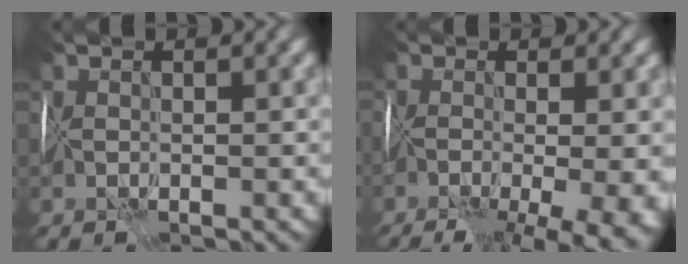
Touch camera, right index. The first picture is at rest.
{"total": 12.4, "force": [-6.2, 5.4, 9.3], "torque": [-0.105, -0.019, -0.042]}